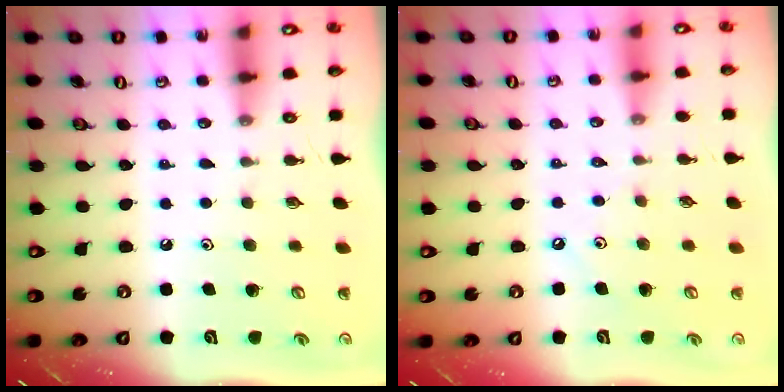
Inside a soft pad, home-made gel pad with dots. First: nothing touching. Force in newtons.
{"total": 3.1, "press": 3.1, "slide": 0.5}